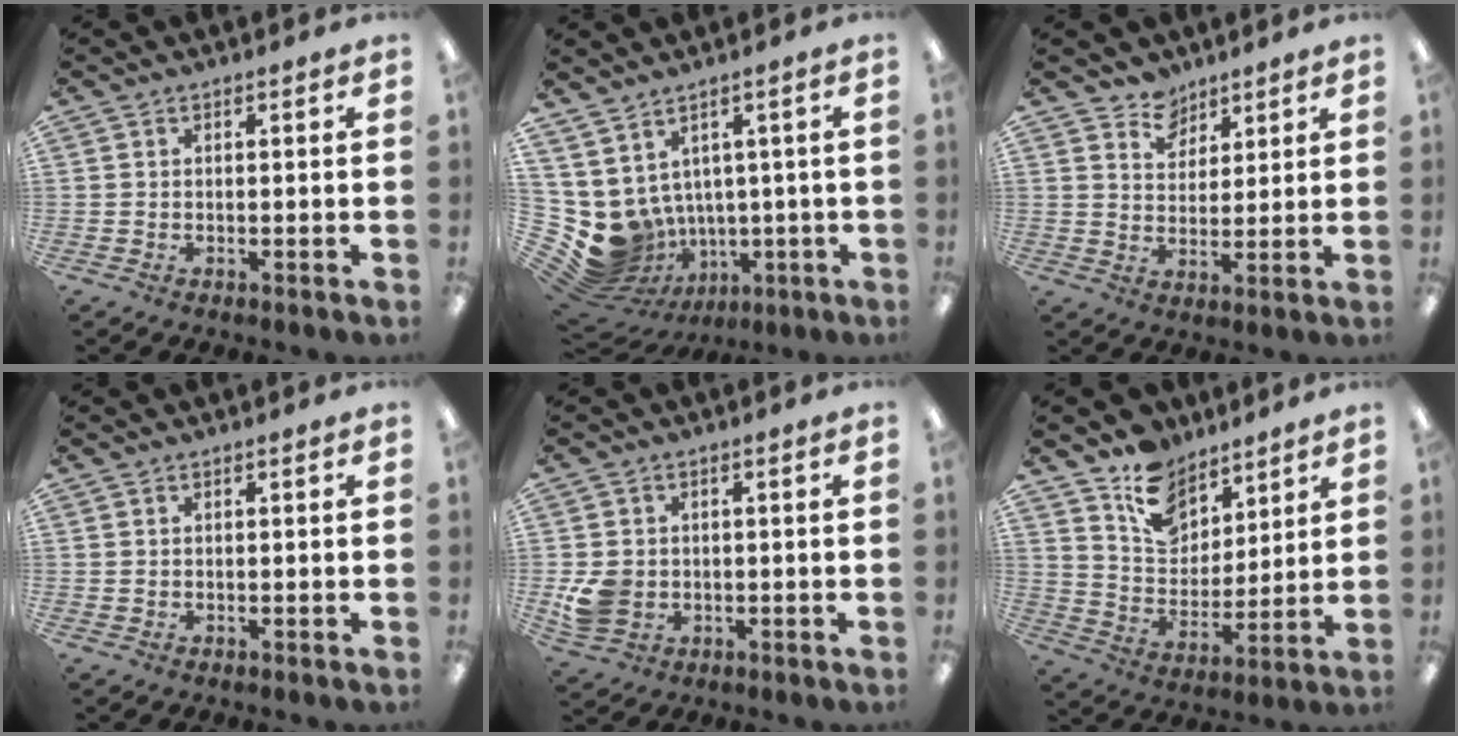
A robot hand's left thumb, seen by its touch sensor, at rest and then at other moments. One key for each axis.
{"total": 8.7, "fx": 0.0, "fy": 8.4, "fz": 2.5, "tx": -0.091, "ty": -0.032, "tz": 0.018}
{"total": 6.7, "fx": 5.3, "fy": 3.9, "fz": 0.5, "tx": -0.003, "ty": -0.035, "tz": 0.098}
{"total": 0.0}
{"total": 6.0, "fx": -0.8, "fy": 5.3, "fz": 2.6, "tx": -0.045, "ty": 0.003, "tz": -0.010}
{"total": 12.9, "fx": 9.2, "fy": 8.1, "fz": 3.9, "tx": -0.071, "ty": -0.059, "tz": 0.178}